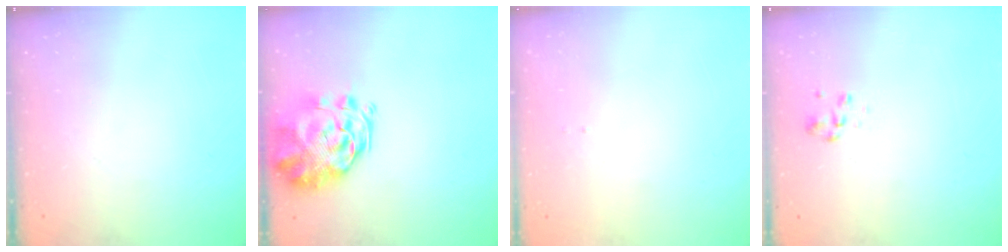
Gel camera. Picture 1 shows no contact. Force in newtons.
{"total": 3.4, "press": 3.0, "slide": 1.6}
{"total": 1.0, "press": 1.0, "slide": 0.1}
{"total": 2.5, "press": 2.5, "slide": 0.6}